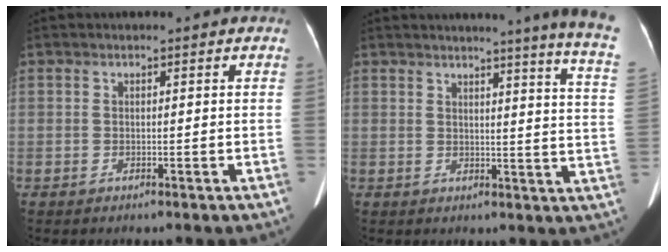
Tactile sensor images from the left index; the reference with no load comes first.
{"total": 13.4, "force": [11.3, -2.2, 6.9], "torque": [-0.088, -0.086, 0.104]}